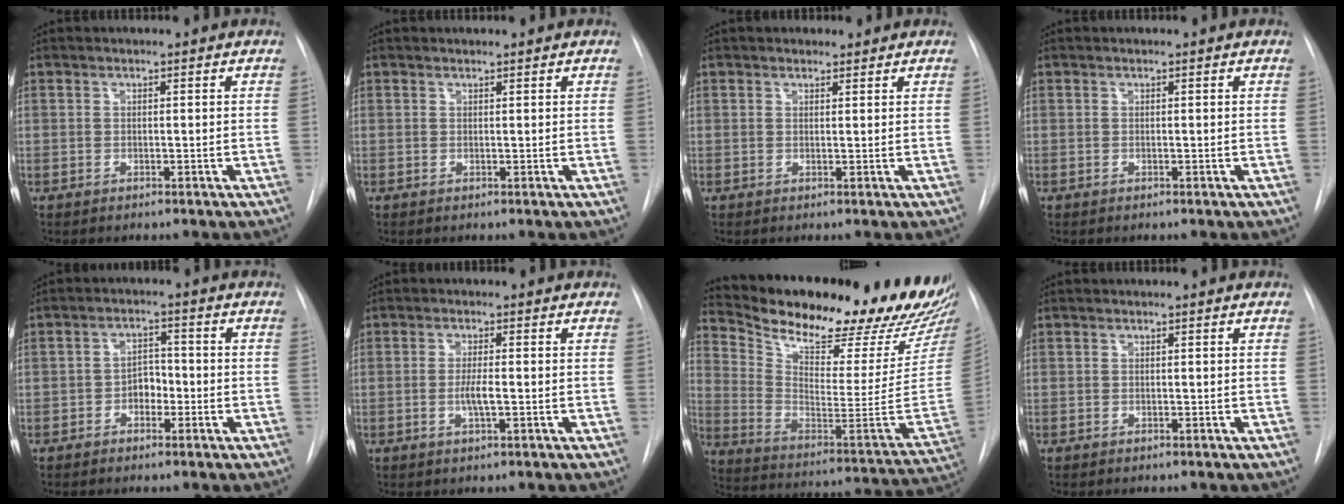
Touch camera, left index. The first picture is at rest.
{"total": 0.8, "force": [0.8, 0.1, 0.1], "torque": [-0.005, 0.009, 0.015]}
{"total": 1.4, "force": [1.1, 0.8, 0.1], "torque": [-0.001, 0.003, 0.014]}
{"total": 0.0}
{"total": 3.3, "force": [-1.3, 2.2, 2.1], "torque": [-0.028, 0.008, -0.026]}
{"total": 2.7, "force": [-0.6, 0.2, 2.6], "torque": [-0.053, -0.005, -0.011]}
{"total": 30.6, "force": [26.2, 5.4, 14.8], "torque": [-0.250, -0.085, 0.359]}
{"total": 0.0}